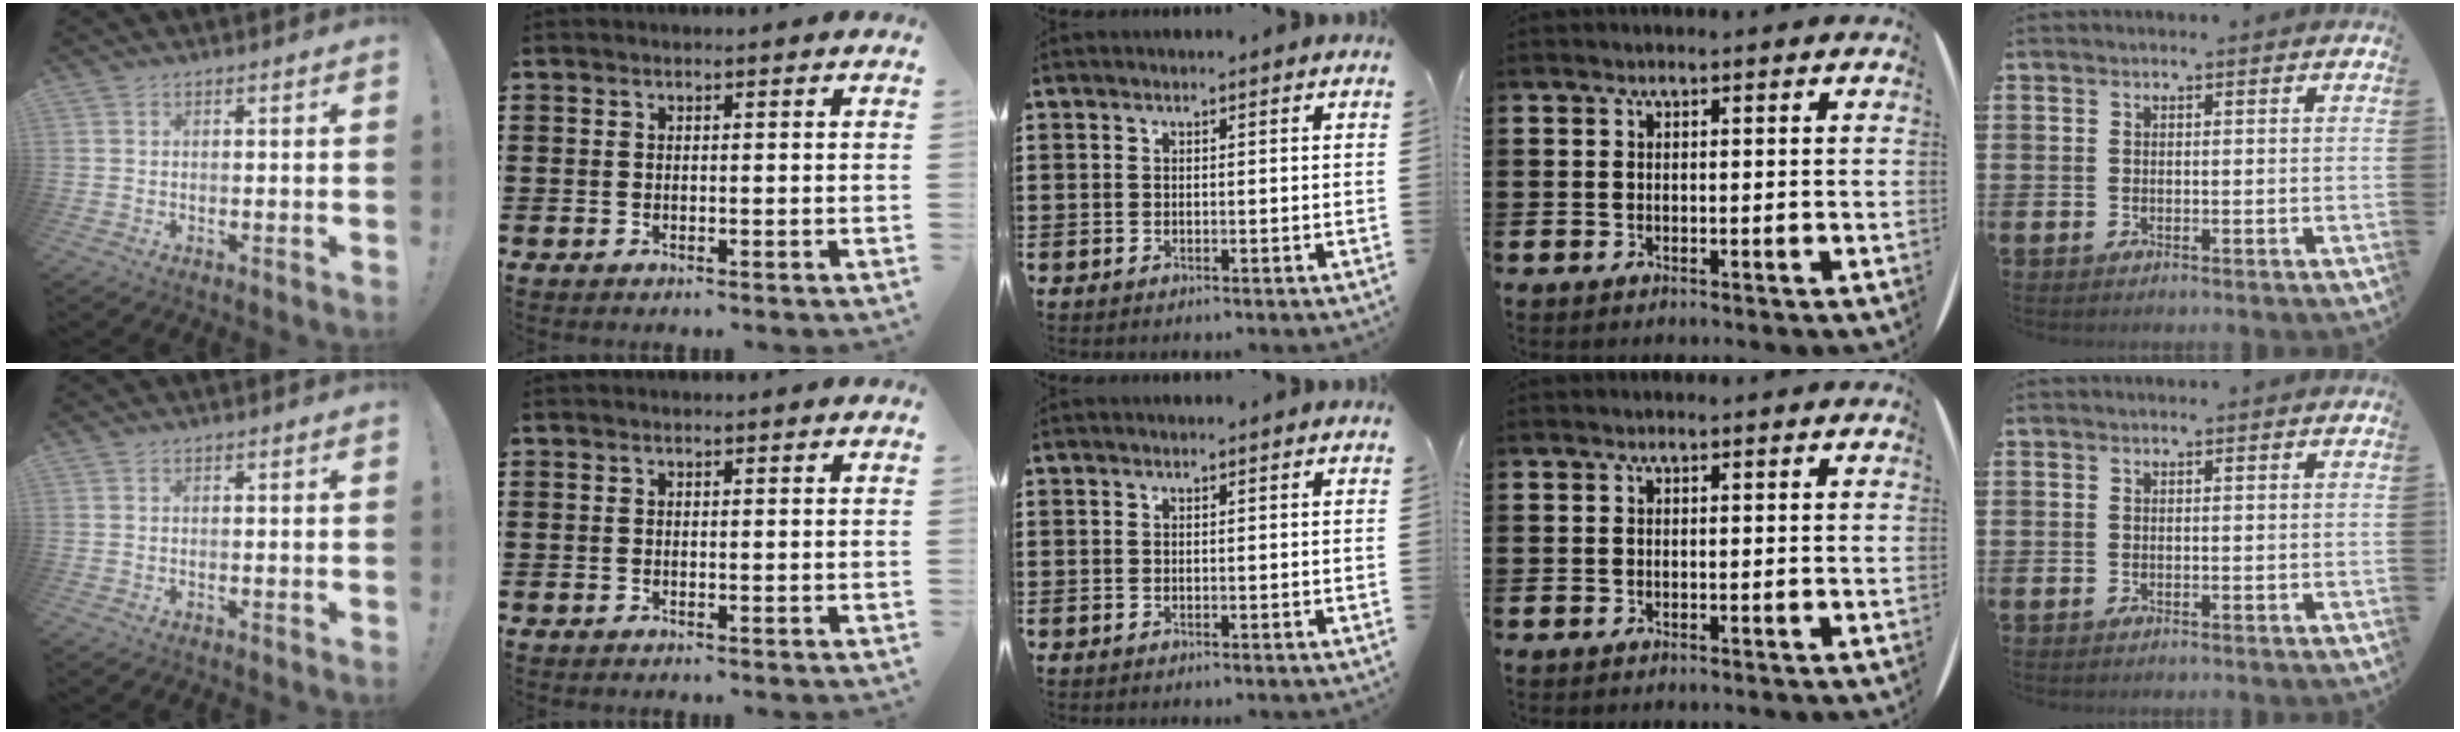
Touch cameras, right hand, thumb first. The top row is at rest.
{}